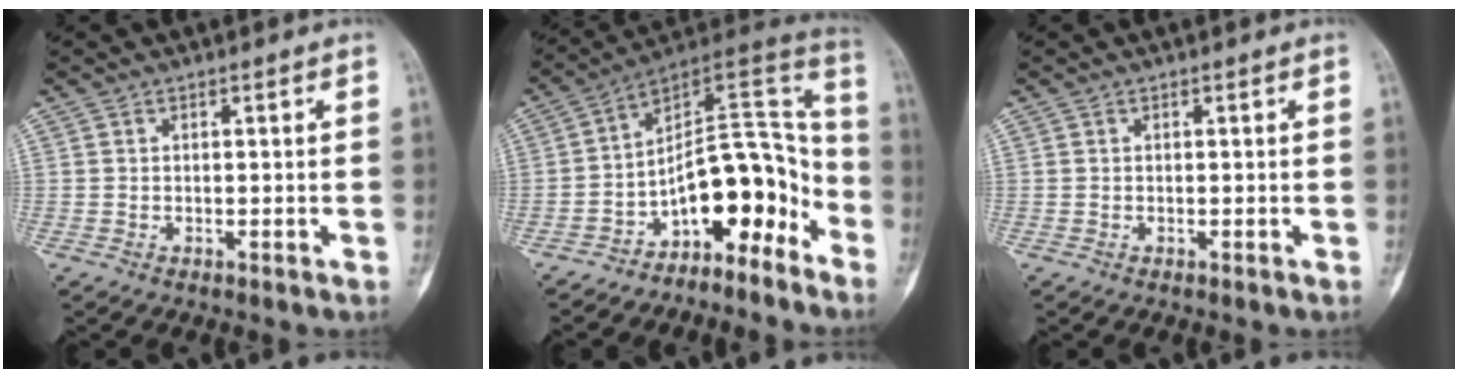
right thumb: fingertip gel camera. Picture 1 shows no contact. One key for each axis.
{"total": 14.8, "fx": -8.4, "fy": 7.4, "fz": 9.6, "tx": -0.096, "ty": 0.140, "tz": -0.134}
{"total": 0.0}